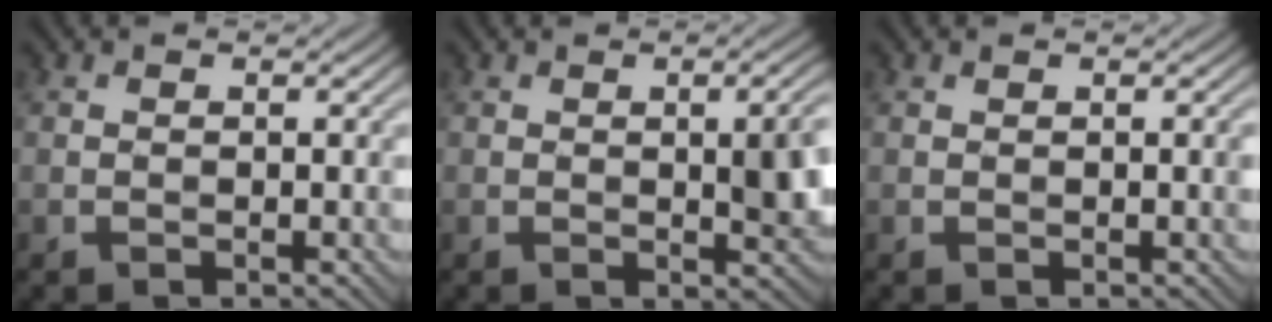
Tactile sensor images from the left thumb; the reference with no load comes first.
{"total": 5.6, "force": [0.1, 1.7, 5.3], "torque": [-0.075, 0.002, 0.003]}
{"total": 1.2, "force": [0.2, 0.2, 1.1], "torque": [-0.016, 0.002, 0.004]}